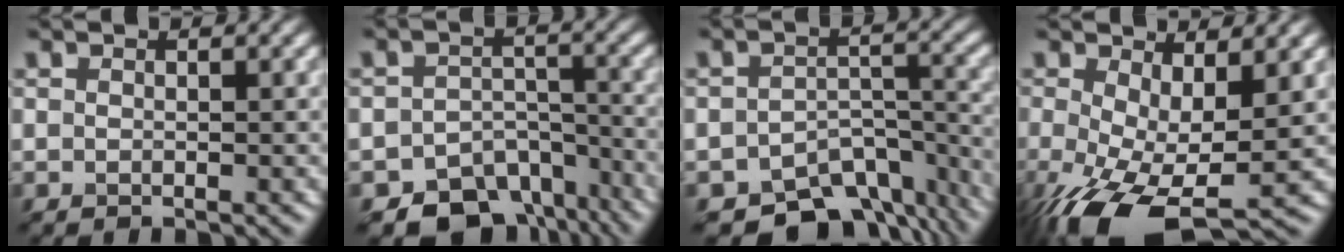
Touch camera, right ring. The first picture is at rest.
{"total": 8.9, "force": [-6.8, 5.2, 2.4], "torque": [-0.014, -0.008, -0.089]}
{"total": 8.9, "force": [-7.1, 4.3, 3.3], "torque": [-0.042, -0.014, -0.102]}
{"total": 11.3, "force": [-3.0, 5.5, 9.5], "torque": [-0.208, -0.042, -0.035]}